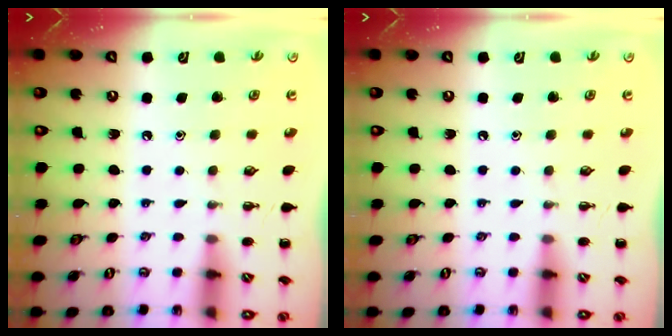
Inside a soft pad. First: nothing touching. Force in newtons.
{"total": 0.0}